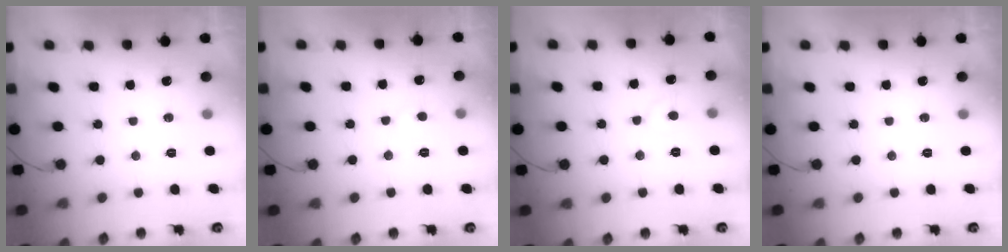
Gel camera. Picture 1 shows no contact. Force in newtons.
{"total": 3.3, "press": 3.3, "slide": 0.3}
{"total": 4.0, "press": 4.0, "slide": 0.5}
{"total": 0.0}